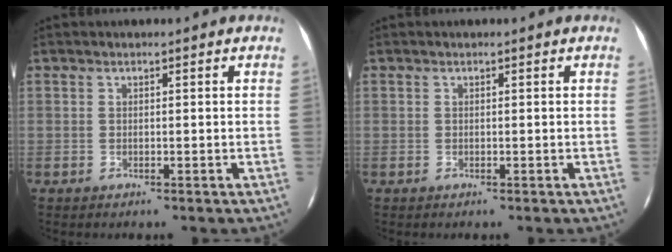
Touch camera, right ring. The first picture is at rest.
{"total": 0.0}